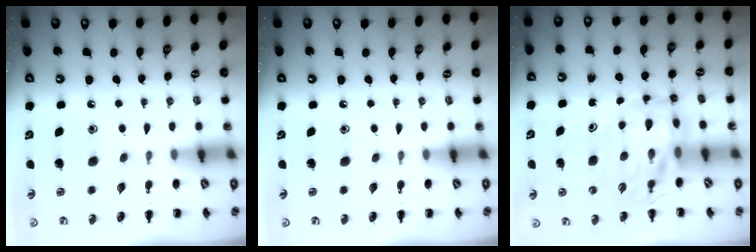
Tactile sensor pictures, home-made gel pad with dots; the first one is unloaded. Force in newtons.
{"total": 0.0}
{"total": 10.7, "press": 10.1, "slide": 3.6}